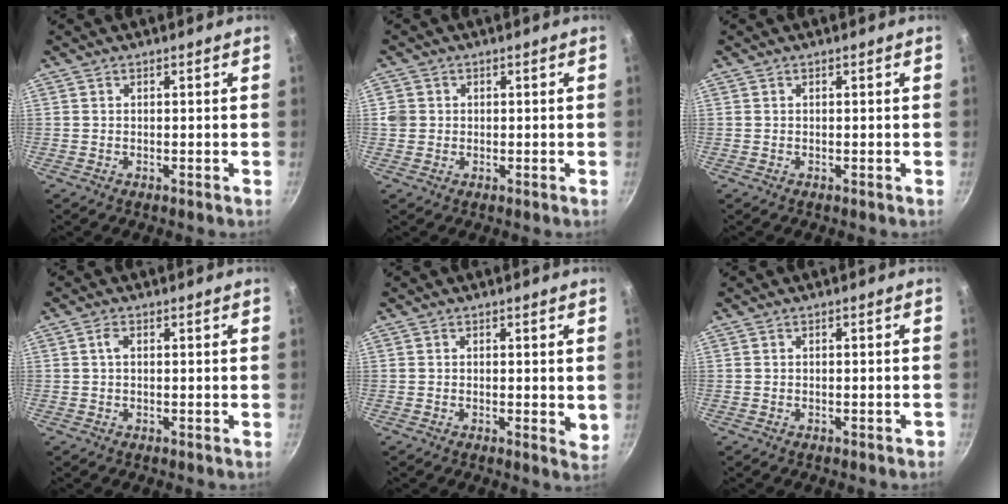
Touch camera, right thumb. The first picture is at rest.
{"total": 2.5, "force": [0.1, 2.4, 0.8], "torque": [-0.005, 0.006, -0.001]}
{"total": 0.0}
{"total": 1.6, "force": [0.2, 0.8, 1.3], "torque": [-0.028, 0.006, 0.004]}
{"total": 2.6, "force": [0.2, 1.1, 2.3], "torque": [-0.029, -0.007, 0.000]}
{"total": 0.7, "force": [-0.5, 0.3, 0.4], "torque": [-0.001, 0.012, -0.001]}